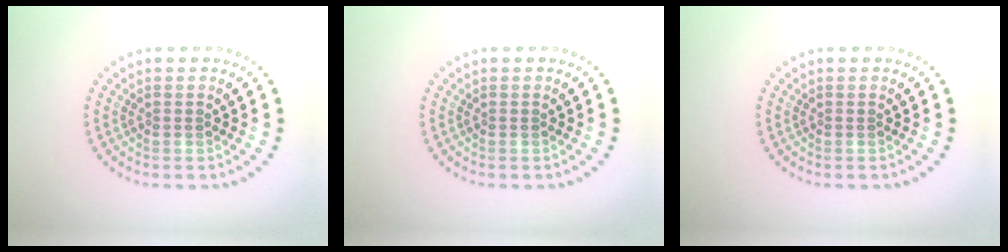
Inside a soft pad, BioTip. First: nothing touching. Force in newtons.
{"total": 0.0}
{"total": 0.0}